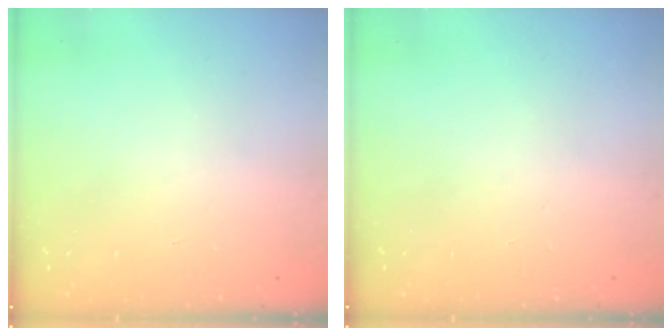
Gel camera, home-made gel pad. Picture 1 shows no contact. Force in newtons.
{"total": 0.0}